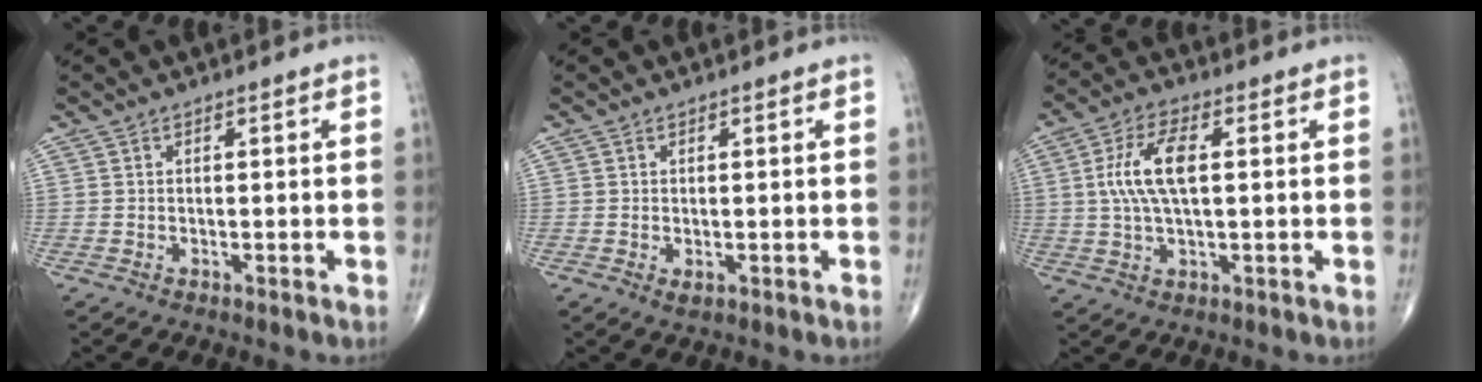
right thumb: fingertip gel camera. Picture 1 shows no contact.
{"total": 1.2, "force": [-0.3, 0.7, 0.9], "torque": [-0.011, -0.003, -0.002]}
{"total": 9.6, "force": [1.3, 4.0, 8.7], "torque": [-0.180, 0.009, 0.023]}